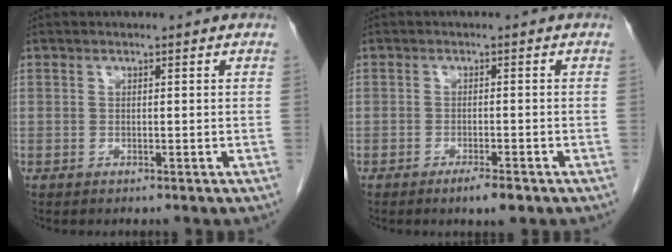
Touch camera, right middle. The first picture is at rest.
{"total": 2.9, "force": [-1.9, 0.4, 2.2], "torque": [-0.037, -0.004, -0.028]}